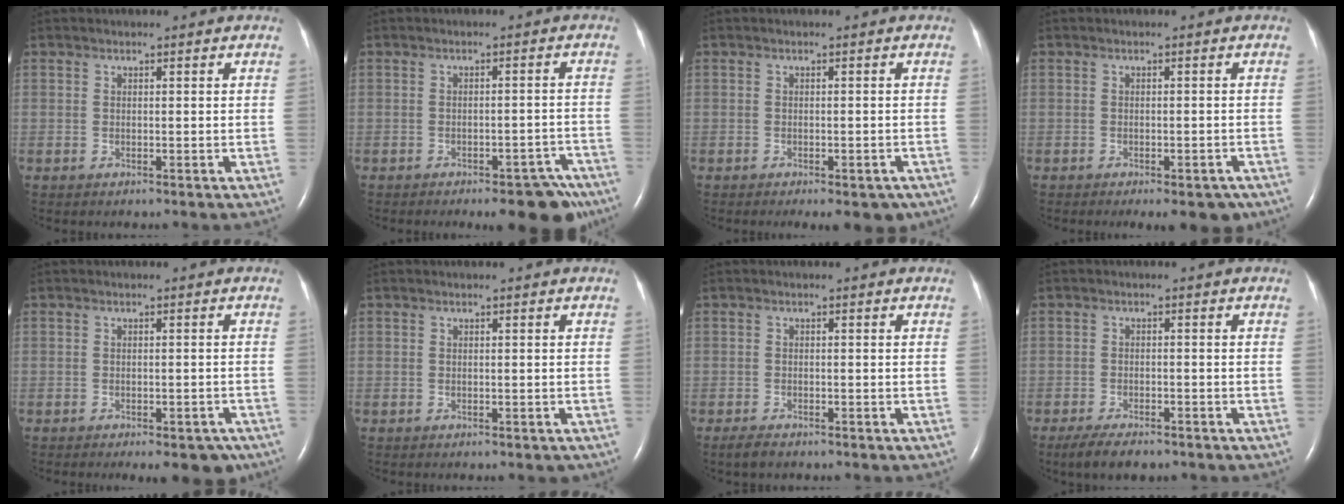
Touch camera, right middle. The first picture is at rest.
{"total": 8.3, "force": [-6.4, 2.8, 4.5], "torque": [-0.035, 0.015, -0.079]}
{"total": 5.4, "force": [-3.9, 2.2, 3.0], "torque": [-0.030, -0.002, -0.049]}
{"total": 6.2, "force": [-4.6, 2.6, 3.3], "torque": [-0.032, -0.001, -0.057]}
{"total": 7.0, "force": [-5.3, 2.9, 3.6], "torque": [-0.034, 0.001, -0.065]}
{"total": 1.0, "force": [-0.7, 0.4, 0.5], "torque": [-0.007, -0.002, -0.005]}
{"total": 1.8, "force": [-1.5, 0.6, 0.9], "torque": [-0.028, -0.005, -0.024]}
{"total": 5.6, "force": [-4.4, 1.7, 3.2], "torque": [-0.056, -0.009, -0.067]}